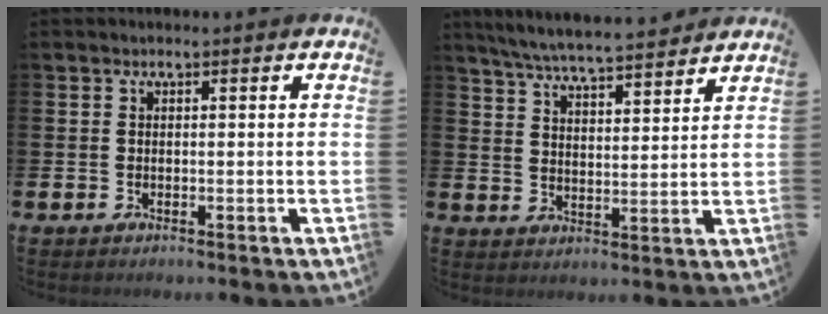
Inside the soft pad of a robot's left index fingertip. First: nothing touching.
{"total": 6.2, "force": [6.0, 0.1, 1.5], "torque": [-0.053, -0.036, 0.106]}